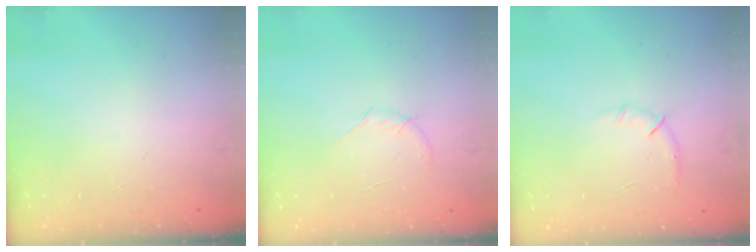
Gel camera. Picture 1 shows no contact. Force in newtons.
{"total": 5.8, "press": 5.6, "slide": 1.6}
{"total": 6.4, "press": 6.2, "slide": 1.6}